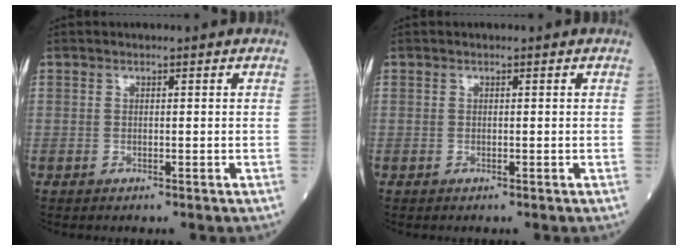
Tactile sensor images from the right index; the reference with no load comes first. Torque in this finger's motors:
{"motor_torque": [0.00, 0.00, 0.00, 0.00]}